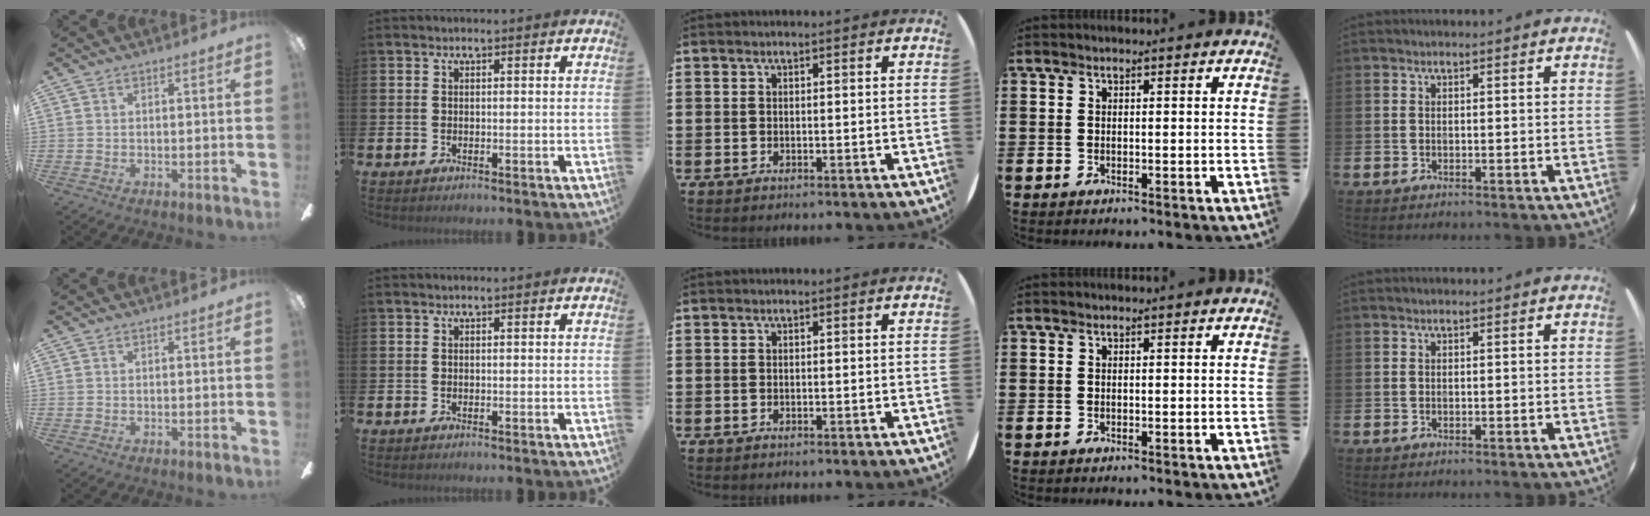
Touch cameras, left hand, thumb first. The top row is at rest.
{}